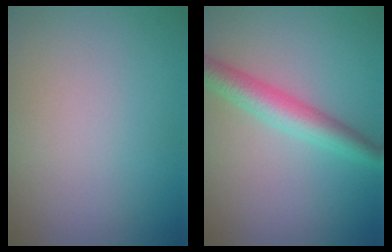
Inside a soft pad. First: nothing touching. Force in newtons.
{"total": 3.9, "press": 3.9, "slide": 0.1}